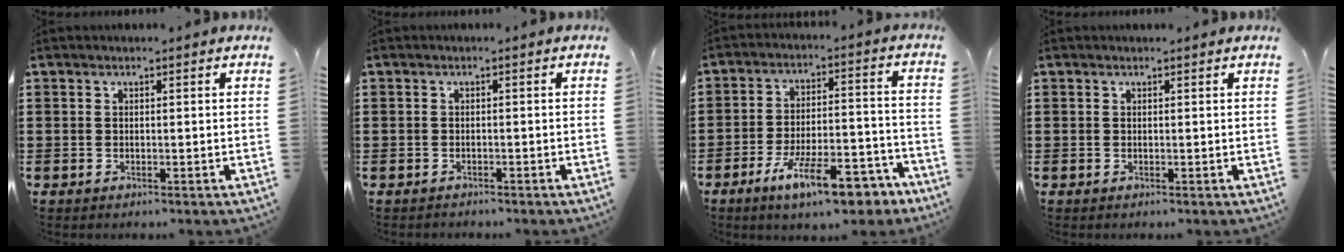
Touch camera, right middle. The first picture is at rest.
{"total": 0.7, "force": [-0.6, 0.2, -0.1], "torque": [0.002, 0.003, -0.015]}
{"total": 12.4, "force": [-8.6, 3.1, 8.4], "torque": [-0.138, 0.027, -0.154]}
{"total": 0.0}